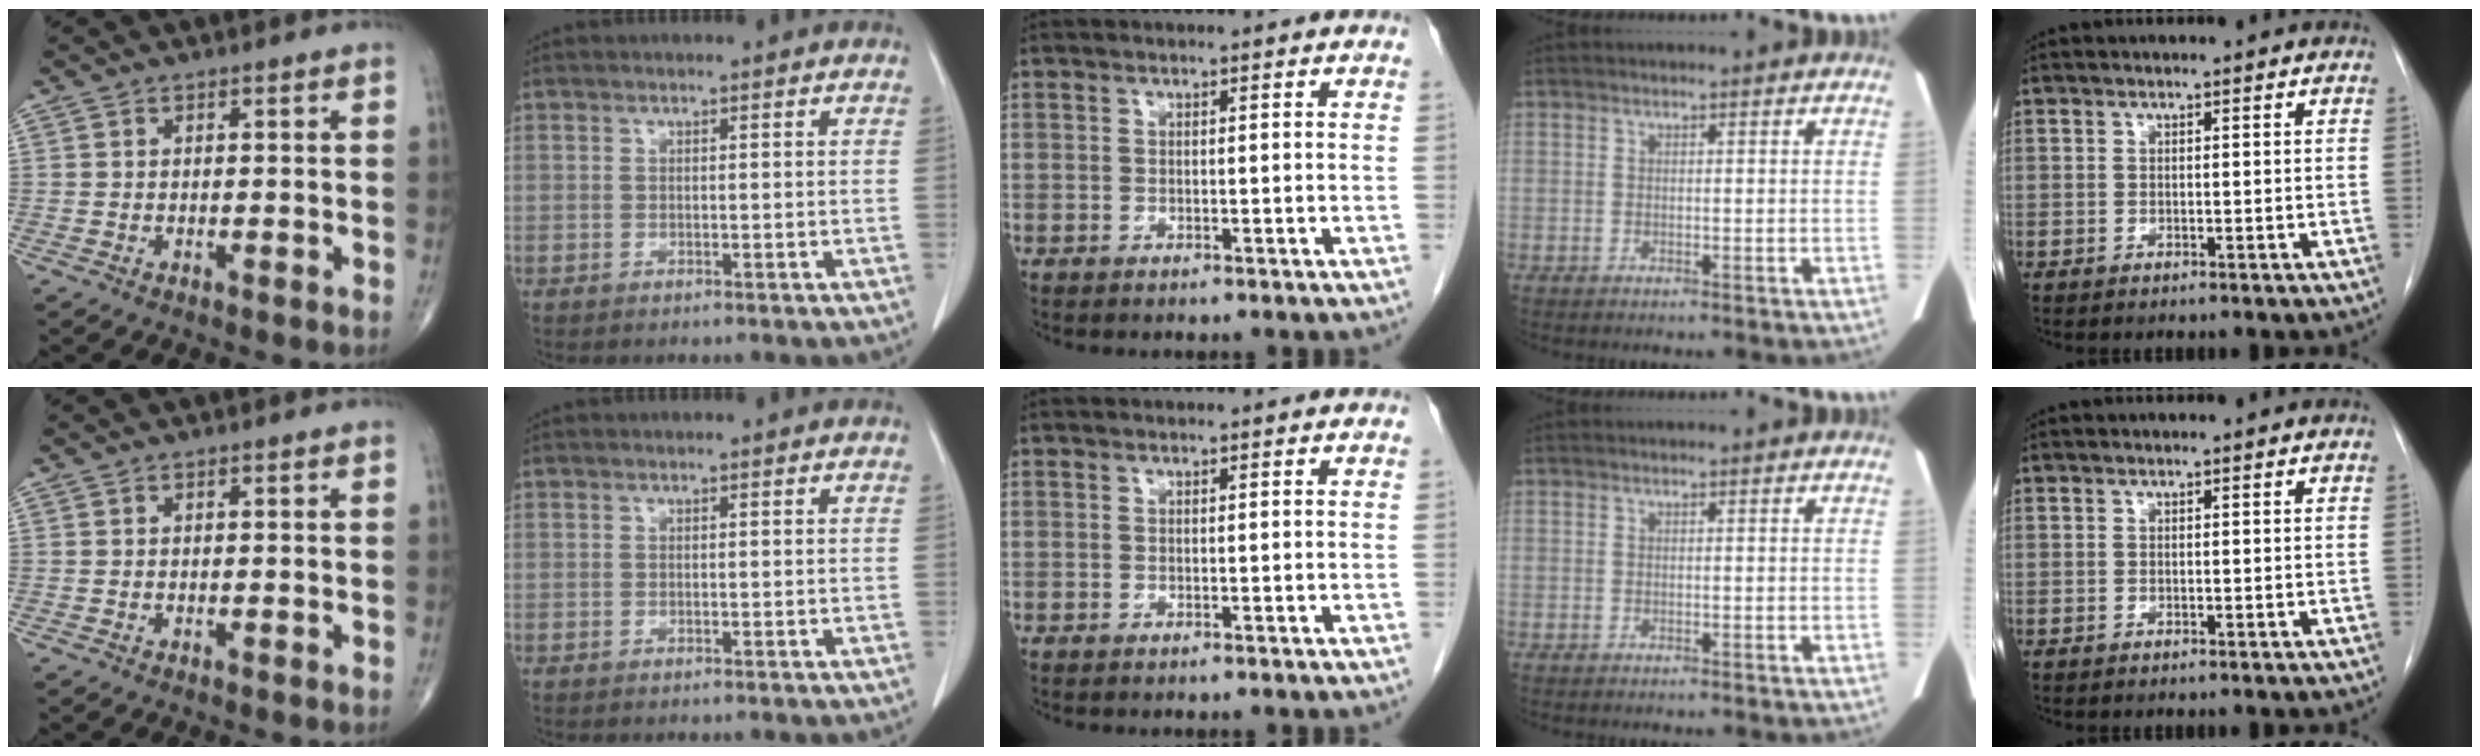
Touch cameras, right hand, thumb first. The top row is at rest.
{}